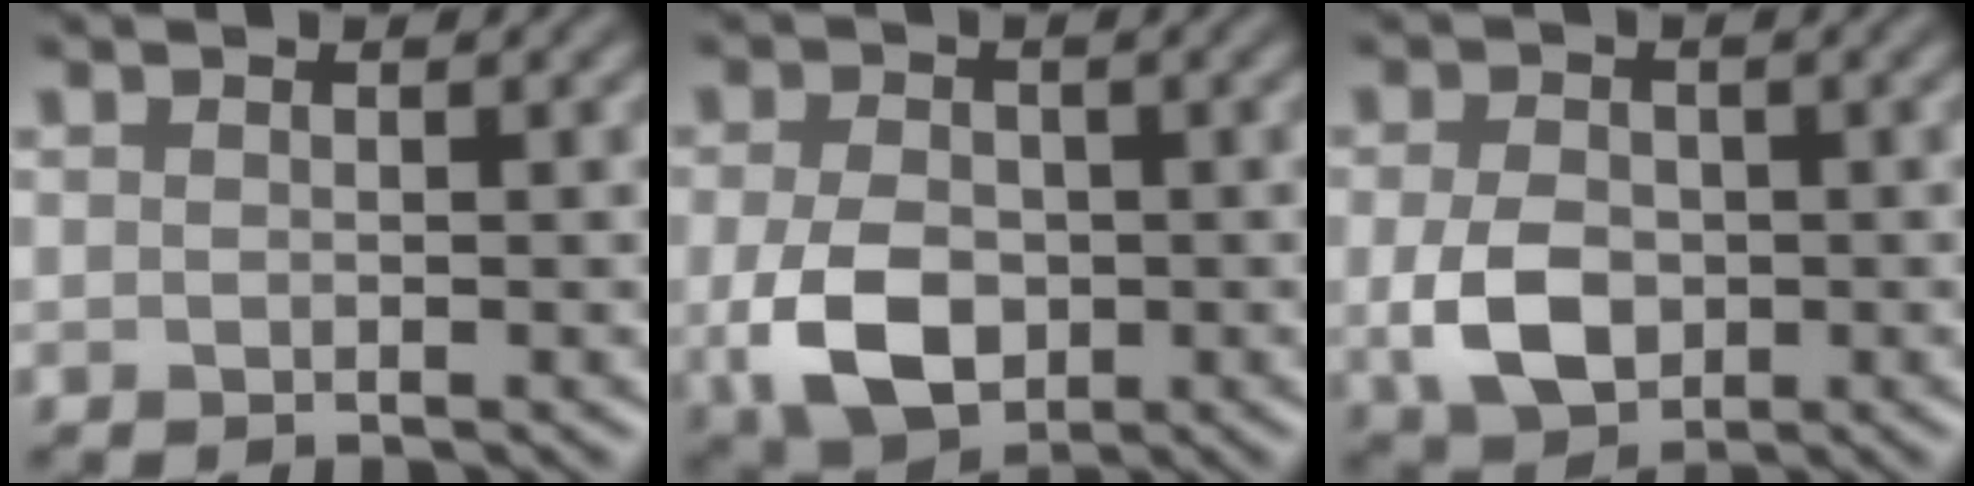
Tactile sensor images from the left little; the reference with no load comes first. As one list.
[{"total": 6.1, "force": [-1.2, 4.2, 4.3], "torque": [-0.094, -0.012, -0.022]}, {"total": 4.8, "force": [-0.7, 3.4, 3.3], "torque": [-0.070, -0.008, -0.015]}]